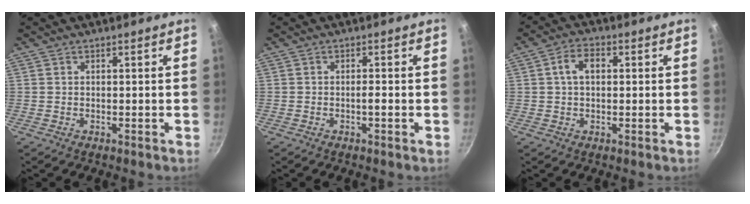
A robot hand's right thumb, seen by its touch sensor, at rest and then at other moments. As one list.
[{"total": 1.3, "force": [-0.5, 0.1, 1.2], "torque": [-0.025, 0.003, -0.011]}, {"total": 5.3, "force": [0.9, 3.4, 3.9], "torque": [-0.059, 0.014, 0.010]}]